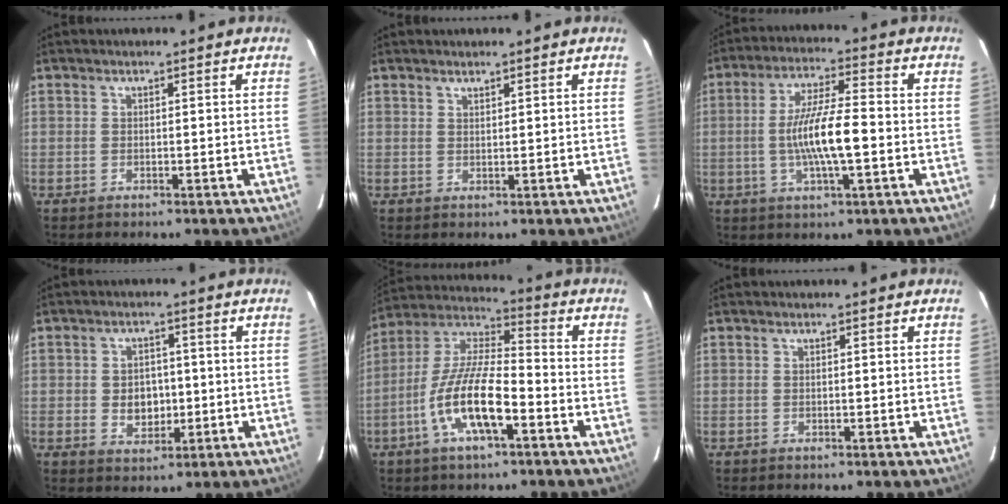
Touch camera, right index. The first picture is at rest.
{"total": 1.0, "force": [0.9, 0.3, 0.3], "torque": [-0.005, 0.000, 0.017]}
{"total": 10.5, "force": [-1.8, 1.6, 10.2], "torque": [-0.192, -0.002, -0.032]}
{"total": 5.6, "force": [-0.6, 4.5, 3.3], "torque": [-0.063, 0.006, -0.001]}
{"total": 14.6, "force": [-6.0, 4.4, 12.5], "torque": [-0.258, -0.005, -0.117]}
{"total": 0.0}